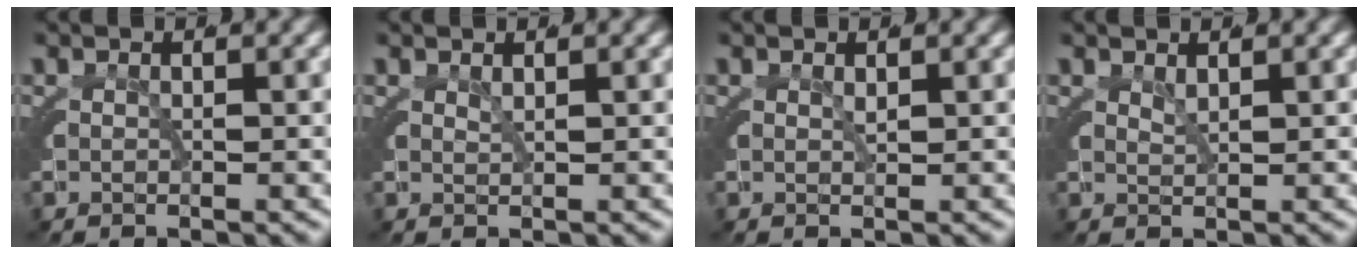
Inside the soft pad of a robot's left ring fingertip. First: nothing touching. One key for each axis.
{"total": 0.8, "fx": 0.7, "fy": -0.3, "fz": 0.1, "tx": -0.004, "ty": -0.004, "tz": 0.019}
{"total": 0.7, "fx": 0.3, "fy": 0.4, "fz": 0.3, "tx": -0.013, "ty": -0.006, "tz": 0.011}
{"total": 1.3, "fx": 1.2, "fy": -0.4, "fz": 0.2, "tx": -0.005, "ty": -0.005, "tz": 0.029}